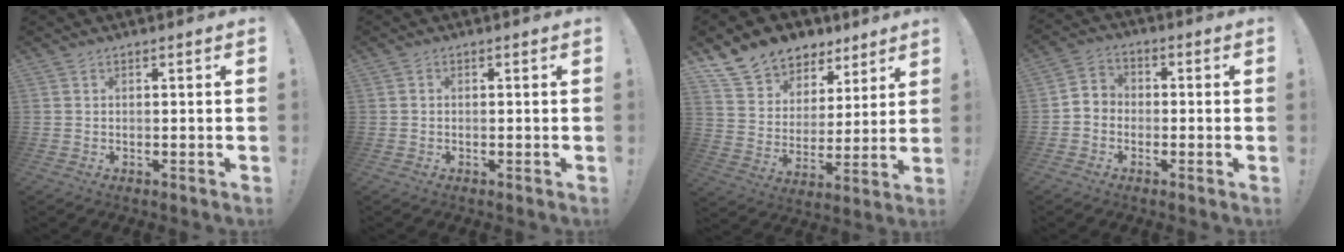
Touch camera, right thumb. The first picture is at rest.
{"total": 0.6, "force": [-0.4, 0.4, 0.0], "torque": [0.001, 0.001, -0.007]}
{"total": 11.7, "force": [8.5, 7.7, 2.2], "torque": [-0.049, -0.062, 0.167]}
{"total": 4.8, "force": [-2.7, 3.8, 1.2], "torque": [-0.020, 0.023, -0.049]}